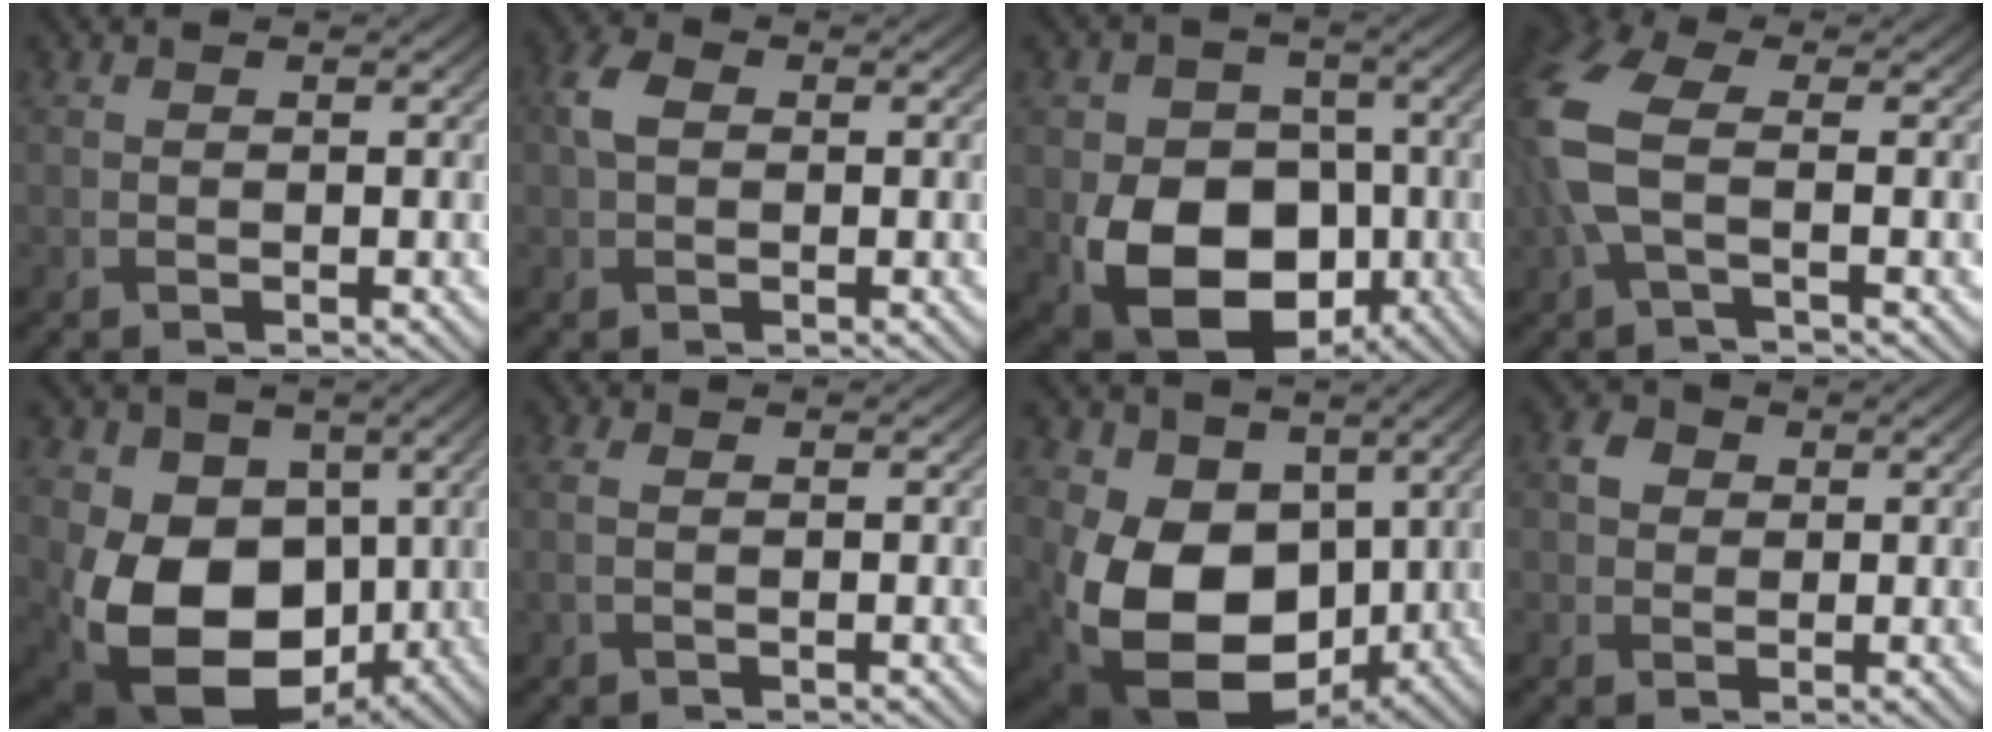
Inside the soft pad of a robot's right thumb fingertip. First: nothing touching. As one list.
[{"total": 3.2, "force": [0.5, 2.1, 2.3], "torque": [-0.056, 0.008, 0.002]}, {"total": 14.7, "force": [-4.3, 10.8, 8.9], "torque": [-0.136, -0.035, -0.087]}, {"total": 7.6, "force": [0.0, 3.6, 6.7], "torque": [-0.176, 0.010, -0.013]}, {"total": 14.3, "force": [-1.6, 10.7, 9.4], "torque": [-0.164, -0.032, -0.024]}, {"total": 1.6, "force": [0.1, 0.8, 1.4], "torque": [-0.042, 0.002, -0.002]}, {"total": 13.1, "force": [-0.3, 9.8, 8.7], "torque": [-0.185, -0.036, -0.006]}, {"total": 2.7, "force": [0.4, 2.4, 1.1], "torque": [-0.024, 0.004, 0.002]}]